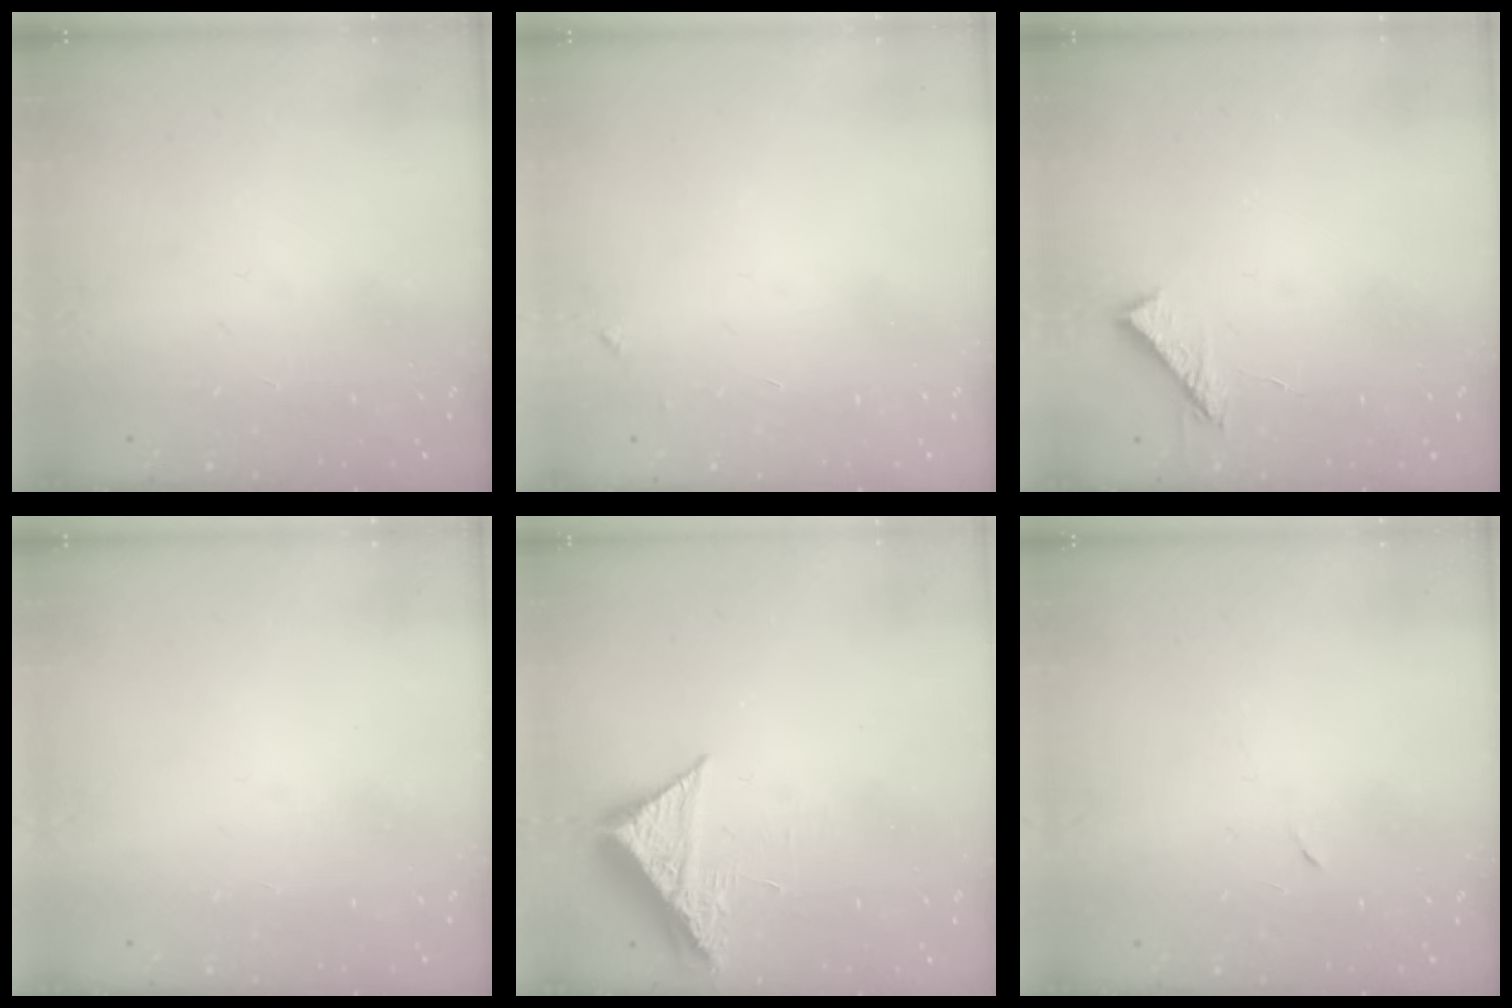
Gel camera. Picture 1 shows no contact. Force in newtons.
{"total": 3.3, "press": 3.3, "slide": 0.4}
{"total": 6.0, "press": 6.0, "slide": 0.5}
{"total": 1.5, "press": 1.5, "slide": 0.1}
{"total": 7.0, "press": 7.0, "slide": 0.3}
{"total": 3.3, "press": 3.0, "slide": 1.4}